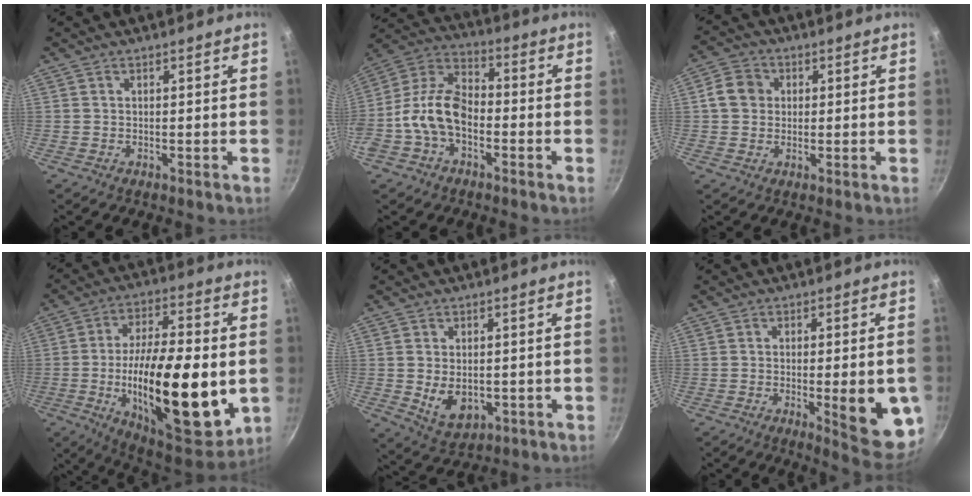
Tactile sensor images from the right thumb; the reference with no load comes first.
{"total": 12.8, "force": [-3.2, 8.1, 9.3], "torque": [-0.160, 0.049, -0.080]}
{"total": 5.7, "force": [0.8, 5.0, 2.6], "torque": [-0.024, 0.007, 0.002]}
{"total": 27.2, "force": [-3.8, 10.5, 24.8], "torque": [-0.384, 0.001, -0.057]}
{"total": 6.9, "force": [-0.5, 4.7, 5.0], "torque": [-0.073, -0.013, 0.009]}
{"total": 13.1, "force": [-2.7, 3.5, 12.4], "torque": [-0.129, -0.001, -0.027]}